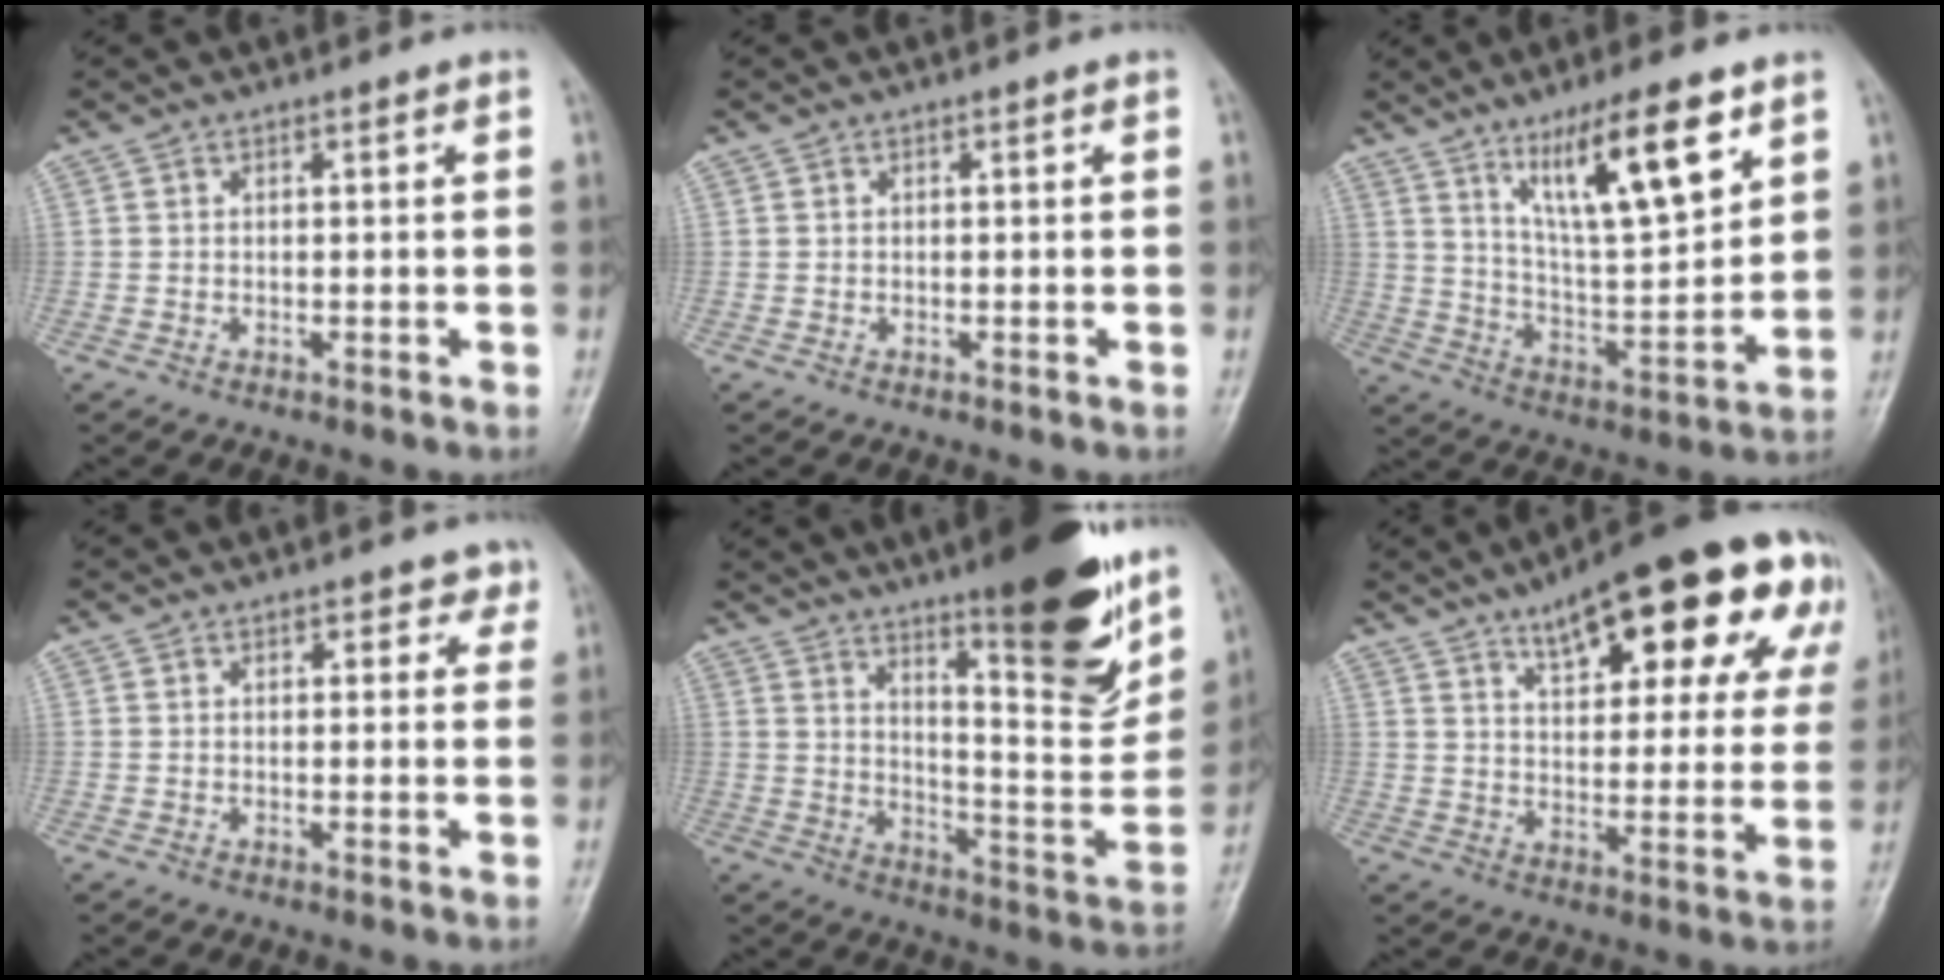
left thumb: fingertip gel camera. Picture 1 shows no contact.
{"total": 0.0}
{"total": 15.8, "force": [8.8, 3.7, 12.6], "torque": [-0.197, -0.048, 0.160]}
{"total": 3.0, "force": [1.8, 1.9, 1.5], "torque": [0.010, -0.005, 0.018]}
{"total": 21.9, "force": [13.9, 4.8, 16.2], "torque": [-0.189, -0.081, 0.214]}
{"total": 23.6, "force": [12.6, 8.8, 18.0], "torque": [-0.203, -0.011, 0.174]}